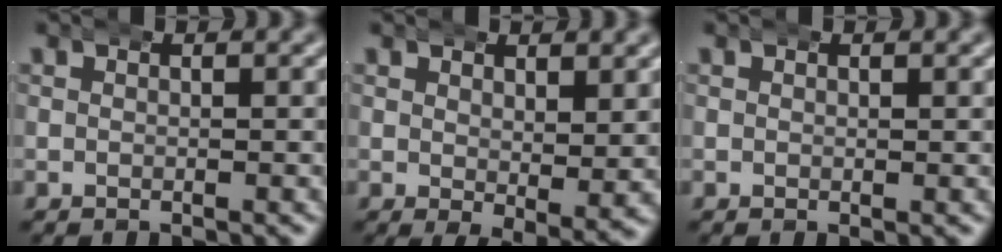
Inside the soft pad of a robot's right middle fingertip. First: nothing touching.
{"total": 2.7, "force": [0.2, 1.0, 2.6], "torque": [-0.027, -0.023, 0.012]}
{"total": 0.6, "force": [0.5, 0.0, 0.2], "torque": [0.001, -0.001, 0.008]}